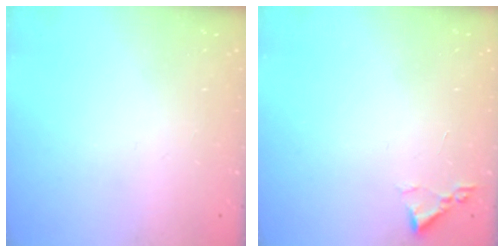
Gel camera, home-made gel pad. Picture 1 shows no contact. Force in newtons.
{"total": 1.8, "press": 1.8, "slide": 0.3}